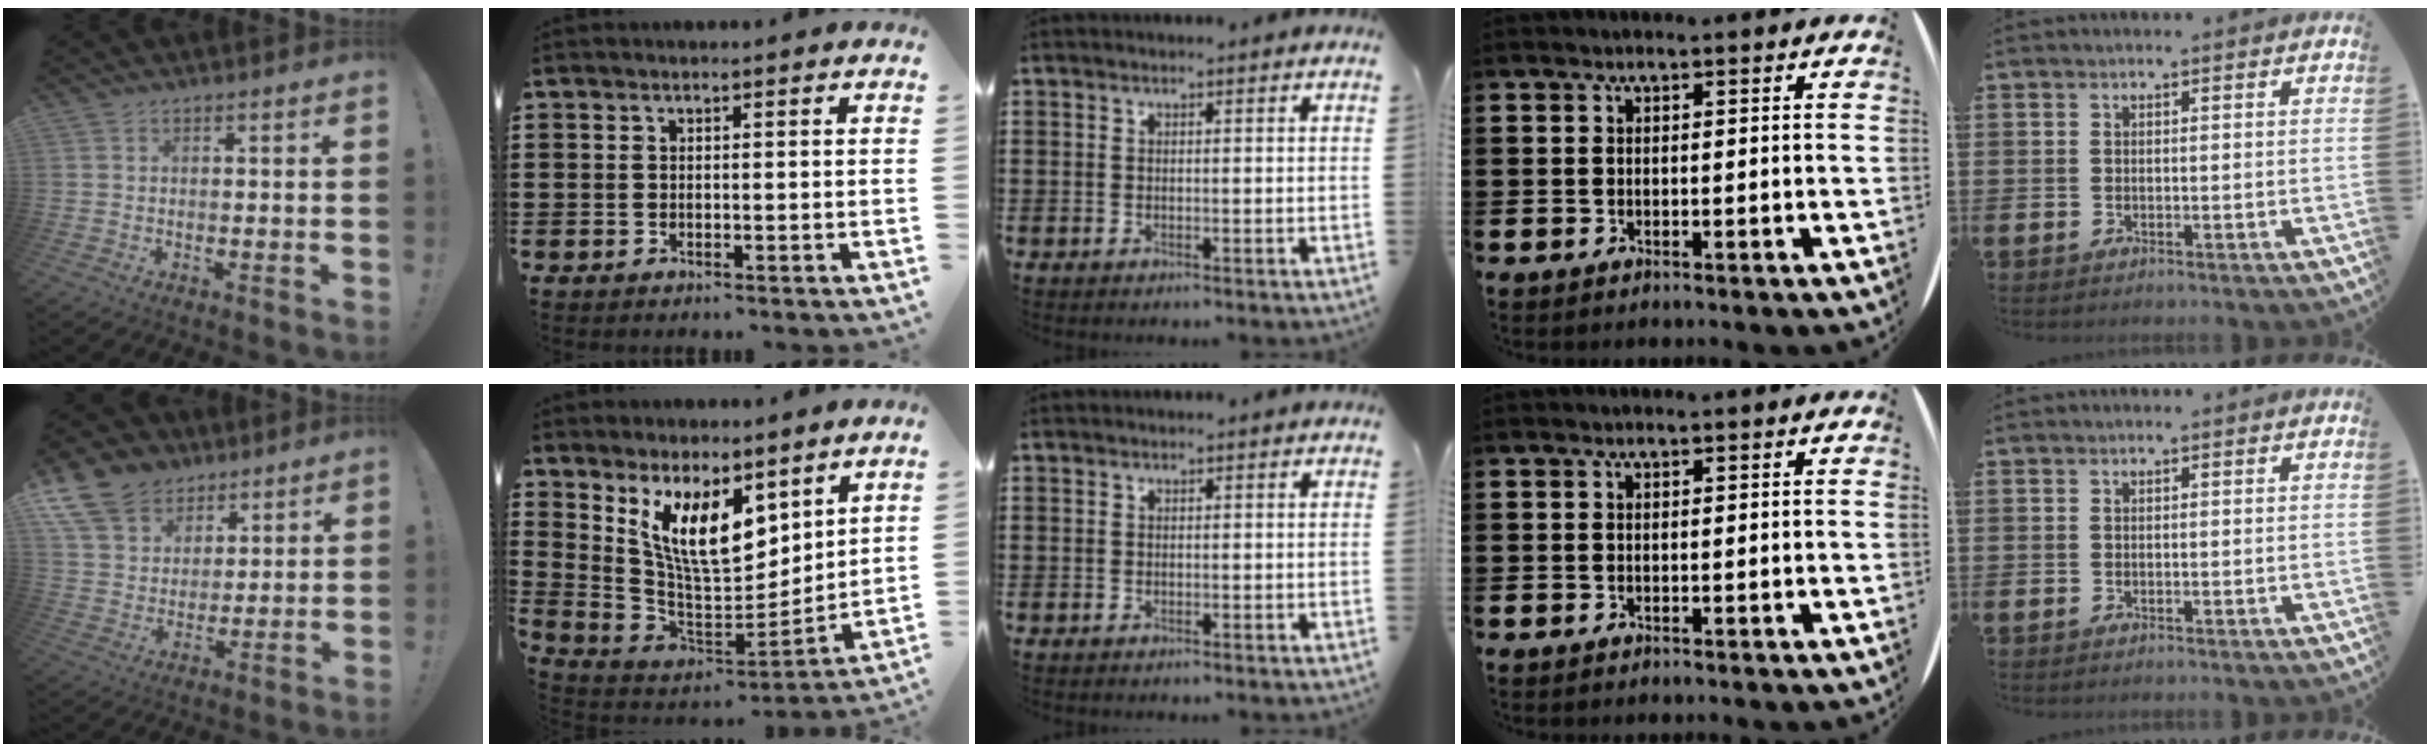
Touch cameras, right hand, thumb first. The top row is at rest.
{"thumb": {"total": 13.1, "force": [8.3, 9.3, 3.8], "torque": [-0.066, -0.057, 0.163]}, "index": {"total": 10.8, "force": [6.0, 4.3, 7.8], "torque": [-0.170, -0.024, 0.115]}}